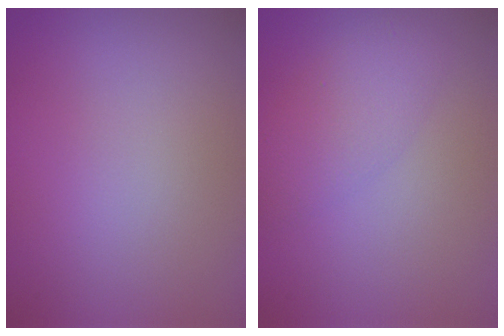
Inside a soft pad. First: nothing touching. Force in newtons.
{"total": 2.8, "press": 2.8, "slide": 0.1}